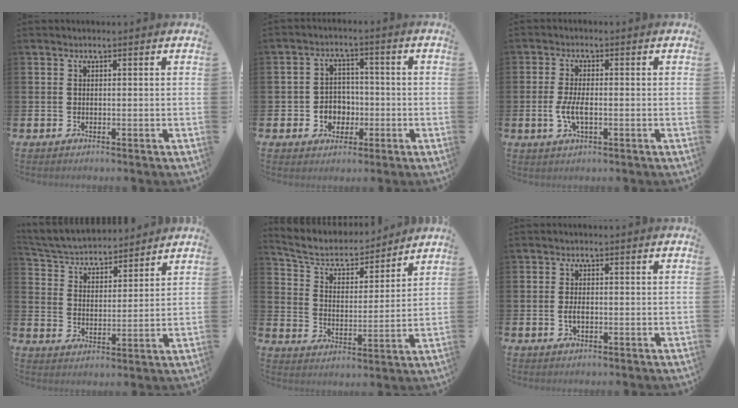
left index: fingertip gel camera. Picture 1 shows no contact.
{"total": 3.7, "force": [-0.7, 3.6, 0.5], "torque": [-0.022, 0.001, -0.021]}
{"total": 3.8, "force": [-0.7, 1.5, 3.4], "torque": [-0.072, -0.004, -0.017]}
{"total": 4.7, "force": [4.5, 1.3, 0.3], "torque": [-0.037, -0.035, 0.075]}
{"total": 6.2, "force": [5.6, 2.2, 1.5], "torque": [-0.068, -0.043, 0.093]}
{"total": 1.8, "force": [-0.2, 1.0, 1.5], "torque": [-0.028, 0.003, -0.006]}